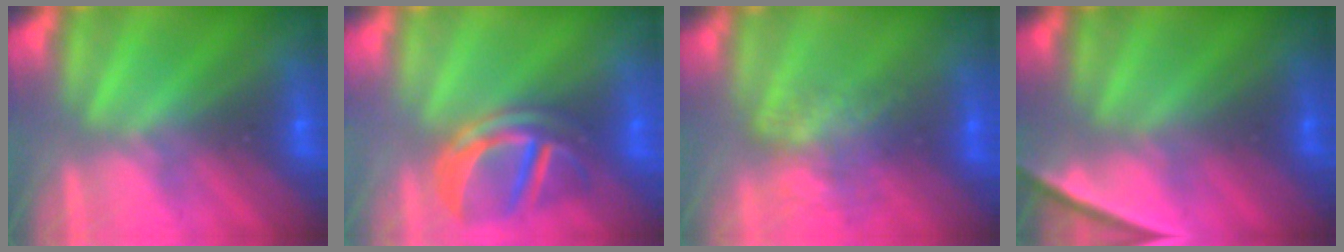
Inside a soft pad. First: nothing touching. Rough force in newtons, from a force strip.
{"total": 3.9}
{"total": 7.1}
{"total": 2.2}